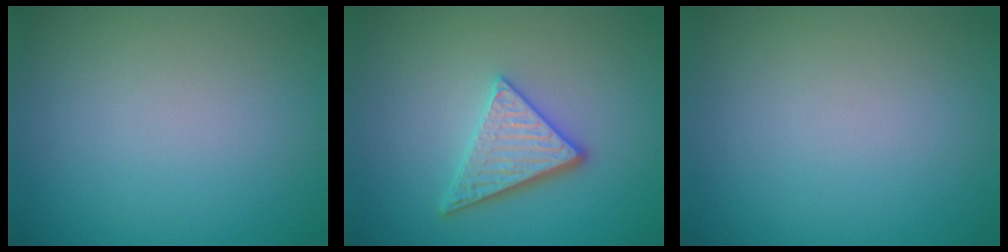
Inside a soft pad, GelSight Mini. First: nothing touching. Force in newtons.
{"total": 3.7, "press": 3.2, "slide": 1.8}
{"total": 0.0}